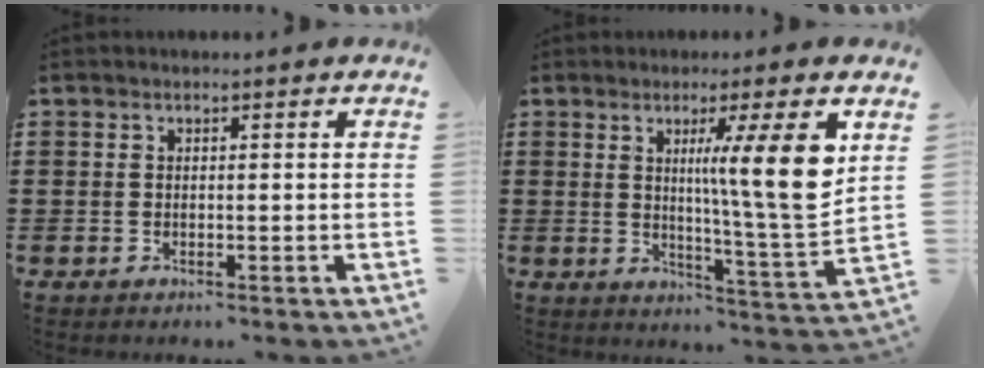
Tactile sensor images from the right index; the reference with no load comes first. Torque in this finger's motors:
{"motor_torque": [0.65, -0.12, 0.58, 0.10]}